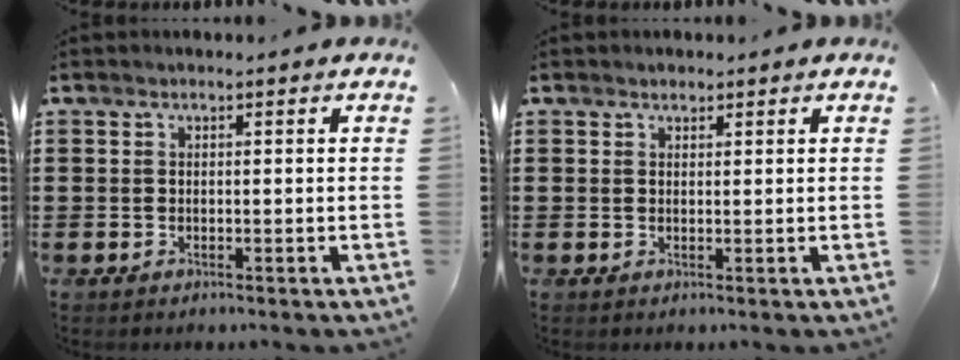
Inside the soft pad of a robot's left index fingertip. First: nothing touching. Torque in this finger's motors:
{"motor_torque": [0.16, -0.18, 0.00, 0.00]}